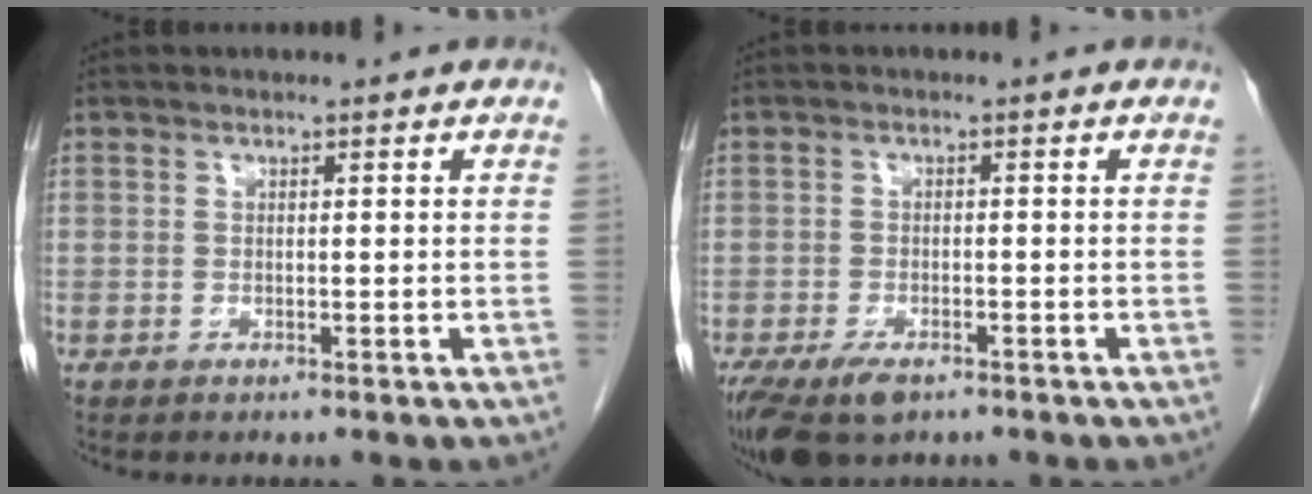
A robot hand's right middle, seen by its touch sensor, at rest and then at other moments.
{"total": 7.6, "force": [-5.2, 3.3, 4.6], "torque": [-0.086, -0.012, -0.086]}